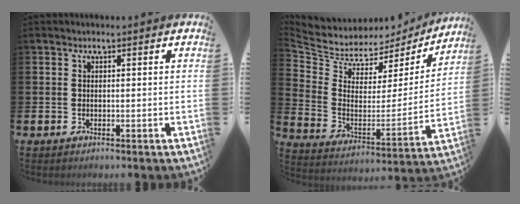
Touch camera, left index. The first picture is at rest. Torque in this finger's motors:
{"motor_torque": [0.18, -1.48, -0.03, 0.01]}